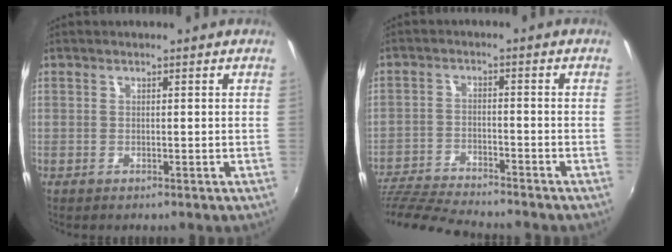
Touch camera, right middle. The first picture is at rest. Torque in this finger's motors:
{"motor_torque": [0.97, -1.16, 0.18, 0.12]}